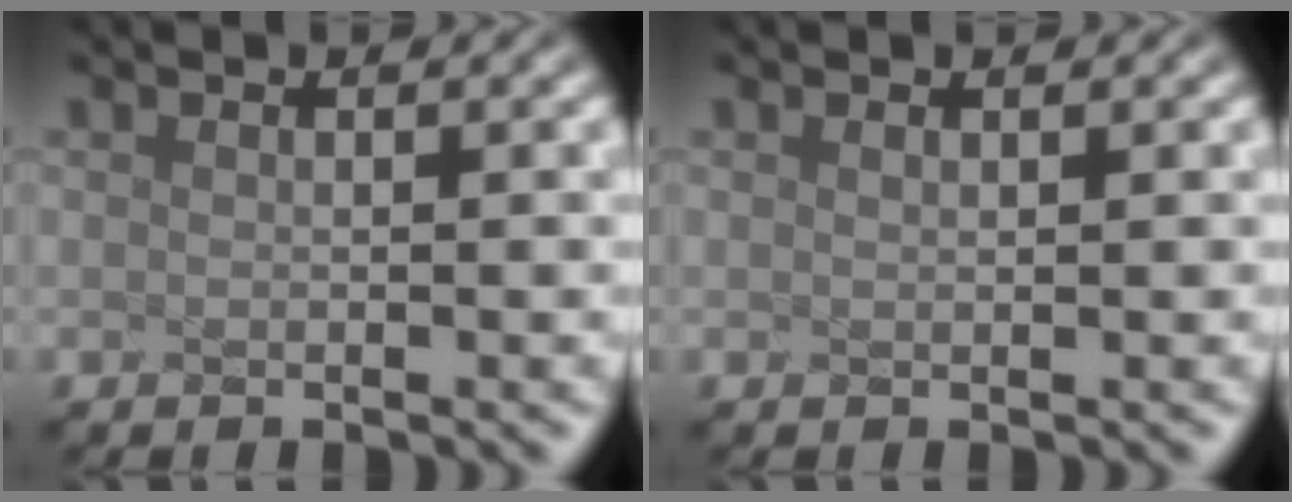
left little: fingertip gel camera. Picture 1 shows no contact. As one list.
[{"total": 0.0}]